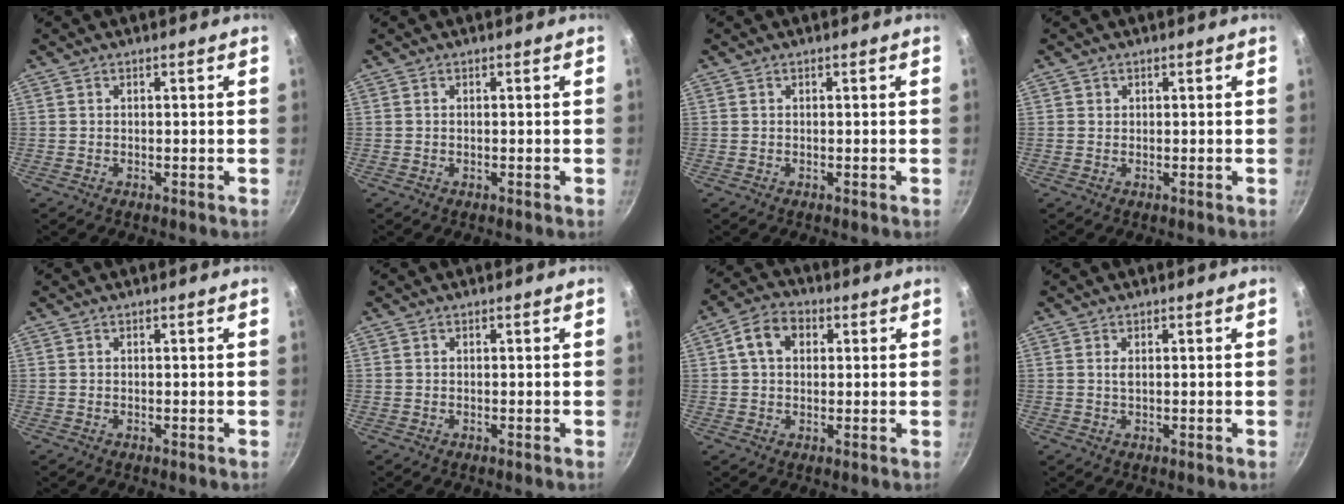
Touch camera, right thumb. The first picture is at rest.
{"total": 0.0}
{"total": 0.0}
{"total": 0.6, "force": [0.2, 0.6, 0.0], "torque": [0.008, 0.001, 0.002]}
{"total": 0.0}
{"total": 0.0}
{"total": 7.2, "force": [1.9, 5.3, 4.5], "torque": [-0.061, 0.013, 0.021]}
{"total": 1.1, "force": [0.3, 0.5, 0.9], "torque": [-0.018, 0.001, 0.005]}